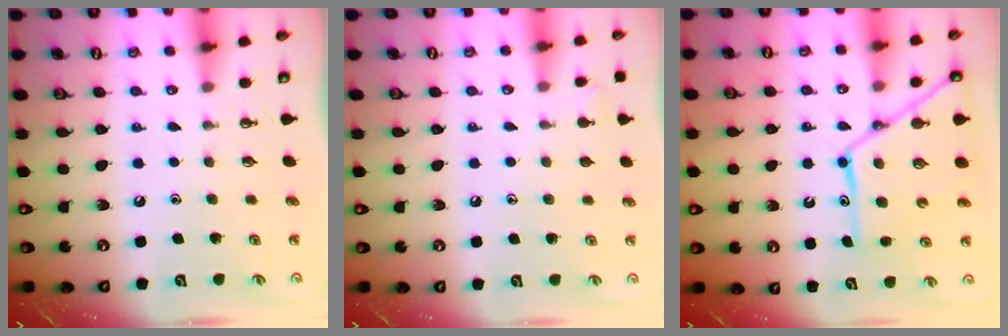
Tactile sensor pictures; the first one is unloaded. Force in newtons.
{"total": 4.3, "press": 4.2, "slide": 0.6}
{"total": 15.4, "press": 15.3, "slide": 1.5}